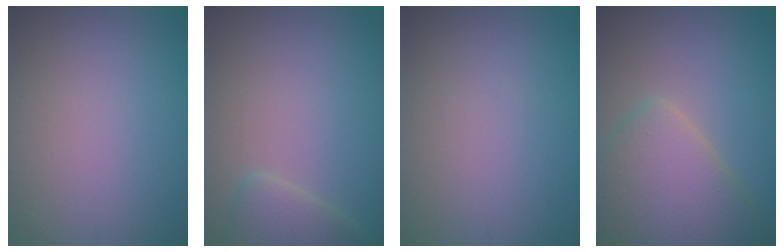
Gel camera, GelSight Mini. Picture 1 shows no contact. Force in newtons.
{"total": 2.9, "press": 2.9, "slide": 0.3}
{"total": 0.0}
{"total": 6.9, "press": 6.9, "slide": 0.3}